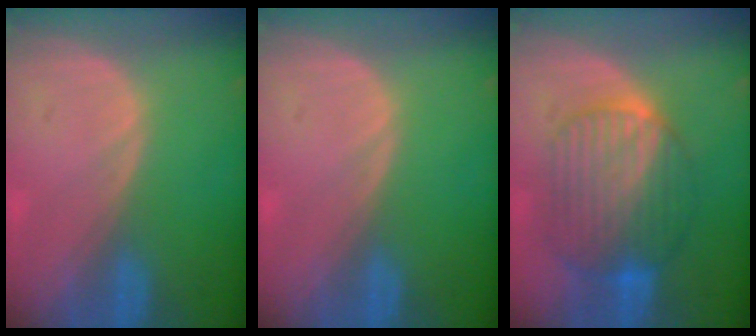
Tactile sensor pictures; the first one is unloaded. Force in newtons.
{"total": 0.0}
{"total": 9.7, "press": 9.7, "slide": 1.0}